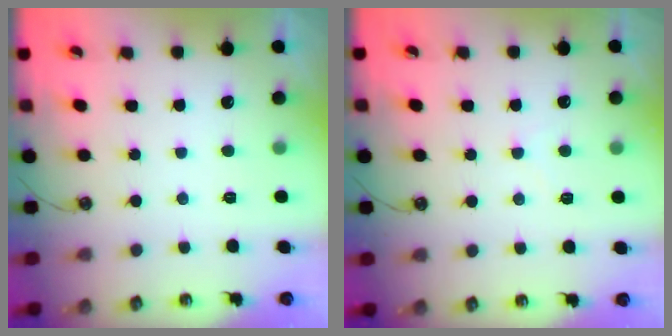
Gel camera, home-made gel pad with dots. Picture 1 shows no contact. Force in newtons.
{"total": 0.8, "press": 0.8, "slide": 0.2}